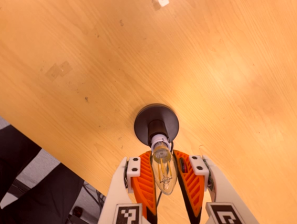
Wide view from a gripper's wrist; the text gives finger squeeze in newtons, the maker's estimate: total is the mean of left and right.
{"total": 15.5, "left": 14.8, "right": 16.2}